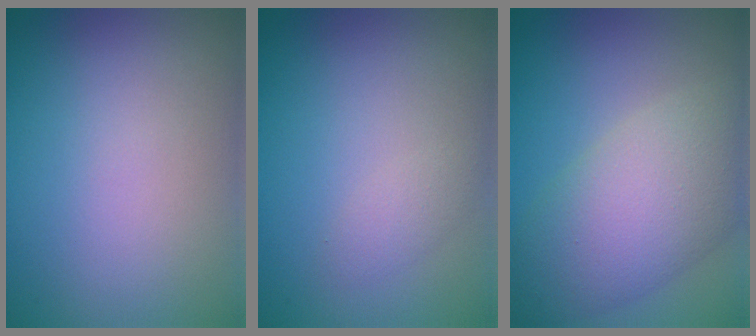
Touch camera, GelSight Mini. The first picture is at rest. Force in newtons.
{"total": 1.1, "press": 1.1, "slide": 0.0}
{"total": 7.9, "press": 7.9, "slide": 0.6}